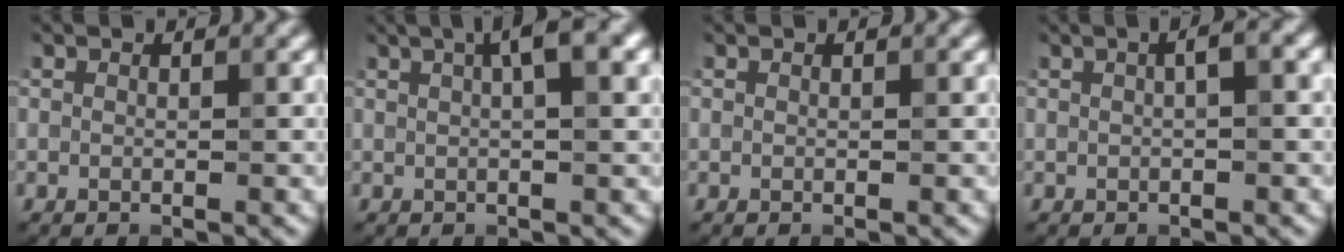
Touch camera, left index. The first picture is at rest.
{"total": 4.5, "force": [1.8, 0.9, 4.0], "torque": [-0.059, 0.012, 0.025]}
{"total": 0.0}
{"total": 2.0, "force": [0.4, 0.3, 1.9], "torque": [-0.032, 0.011, 0.006]}